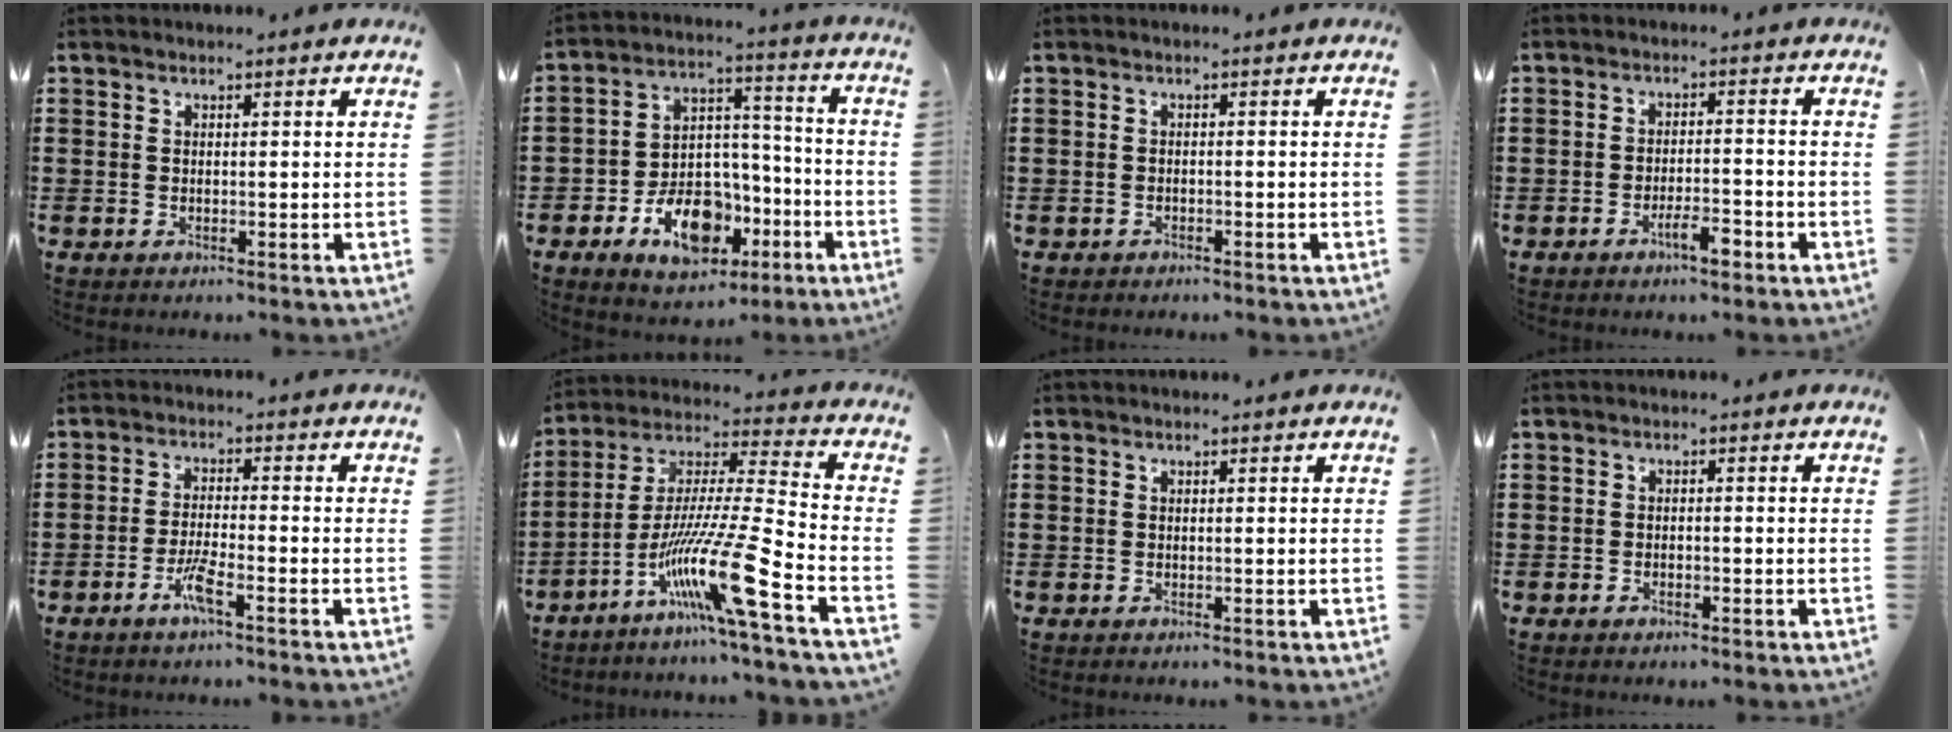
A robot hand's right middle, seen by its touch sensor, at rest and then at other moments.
{"total": 11.2, "force": [-5.7, 7.0, 6.6], "torque": [-0.122, 0.026, -0.098]}
{"total": 0.7, "force": [-0.7, 0.3, -0.1], "torque": [-0.001, 0.000, -0.014]}
{"total": 4.0, "force": [-2.8, 1.0, 2.6], "torque": [-0.041, 0.008, -0.052]}
{"total": 3.9, "force": [-2.3, 0.3, 3.2], "torque": [-0.068, -0.003, -0.044]}
{"total": 14.4, "force": [-8.7, -0.3, 11.5], "torque": [-0.237, -0.019, -0.173]}
{"total": 0.0}
{"total": 0.8, "force": [-0.6, 0.4, 0.2], "torque": [-0.006, 0.000, -0.012]}